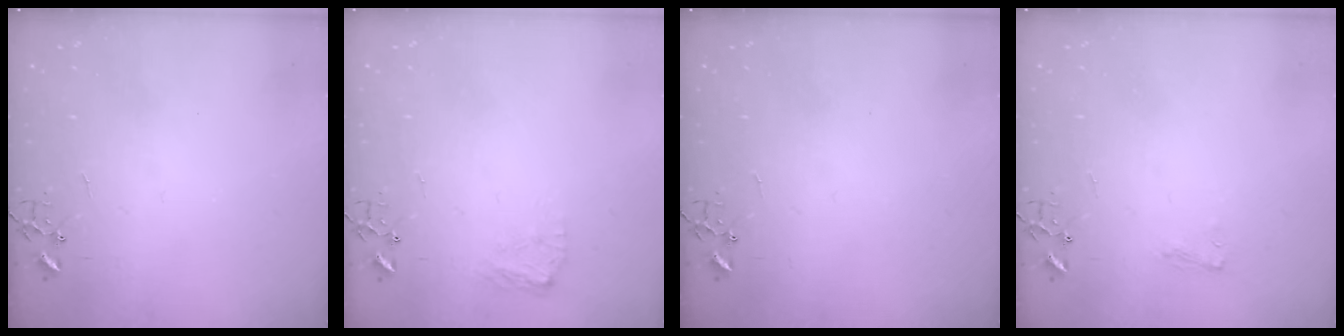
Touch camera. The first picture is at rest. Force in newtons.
{"total": 7.9, "press": 7.9, "slide": 0.3}
{"total": 0.0}
{"total": 5.7, "press": 5.7, "slide": 0.7}